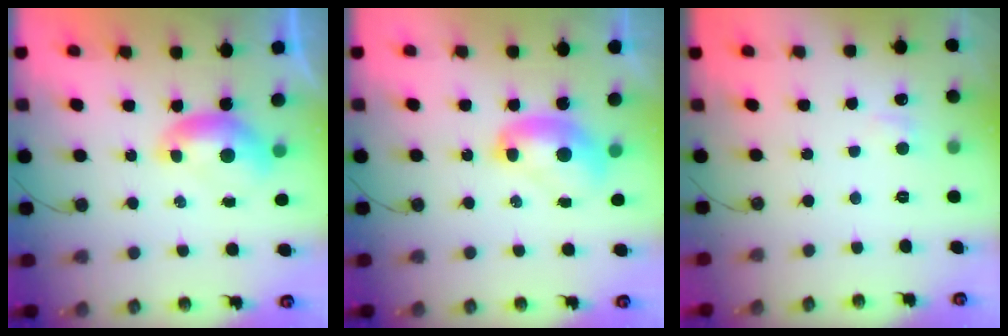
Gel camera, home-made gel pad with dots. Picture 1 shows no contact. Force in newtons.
{"total": 2.5, "press": 2.5, "slide": 0.2}
{"total": 1.1, "press": 0.9, "slide": 0.6}